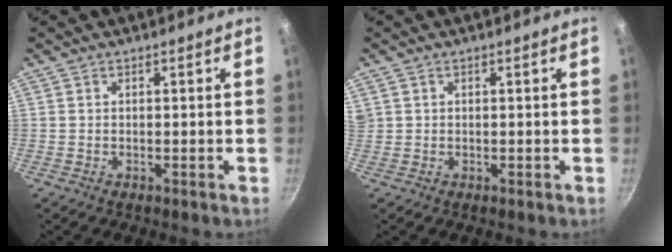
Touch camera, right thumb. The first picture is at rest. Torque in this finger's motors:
{"motor_torque": [-0.28, 0.35, 0.23, -0.21, 0.13]}